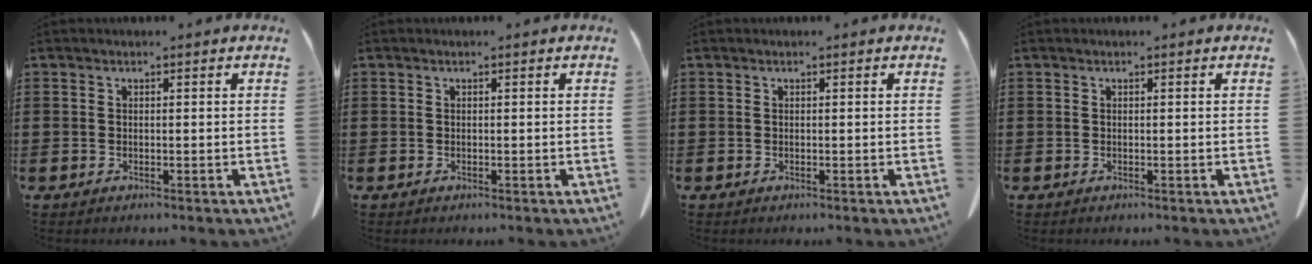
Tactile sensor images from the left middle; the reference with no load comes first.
{"total": 0.0}
{"total": 0.0}
{"total": 0.0}